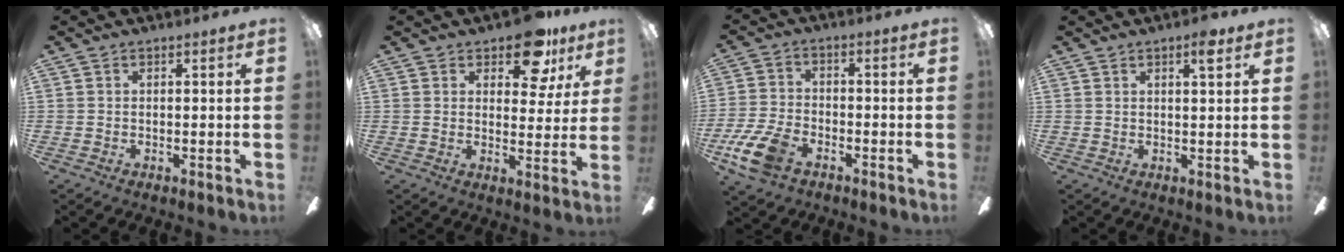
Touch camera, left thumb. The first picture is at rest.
{"total": 12.2, "force": [8.1, 6.0, 7.0], "torque": [-0.083, -0.038, 0.140]}
{"total": 10.6, "force": [-5.5, 6.0, 6.7], "torque": [-0.152, 0.020, -0.104]}
{"total": 3.6, "force": [2.5, 0.6, 2.6], "torque": [-0.033, -0.009, 0.036]}